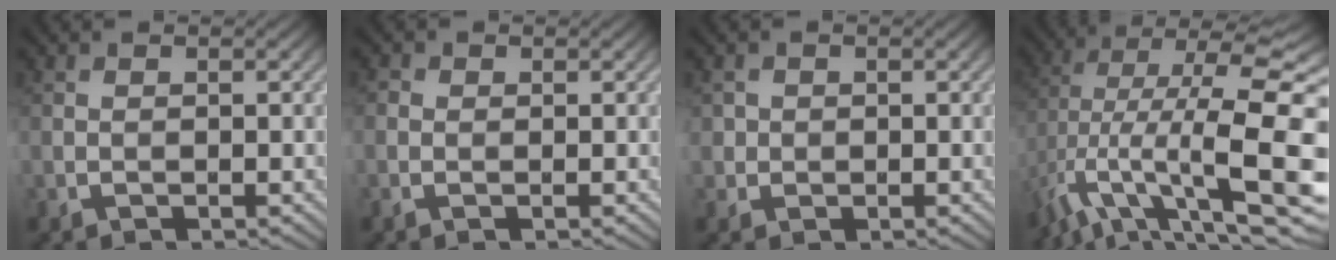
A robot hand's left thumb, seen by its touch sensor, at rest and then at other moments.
{"total": 0.6, "force": [0.1, 0.5, 0.4], "torque": [-0.009, 0.002, -0.003]}
{"total": 1.5, "force": [0.4, 1.3, -0.5], "torque": [0.013, -0.004, 0.005]}
{"total": 13.7, "force": [-3.4, 5.0, 12.3], "torque": [-0.234, -0.001, -0.053]}